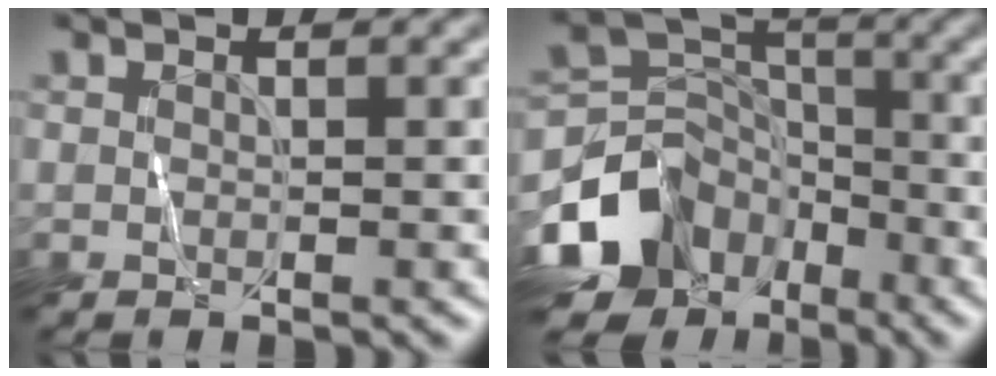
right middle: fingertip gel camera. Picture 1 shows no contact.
{"total": 10.6, "force": [-6.3, 7.5, 4.1], "torque": [-0.078, 0.007, -0.119]}